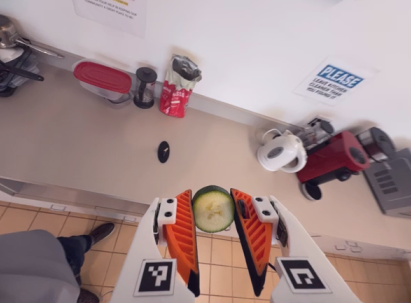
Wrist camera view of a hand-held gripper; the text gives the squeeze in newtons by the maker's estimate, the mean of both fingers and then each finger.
{"total": 9.0, "left": 8.8, "right": 9.3}